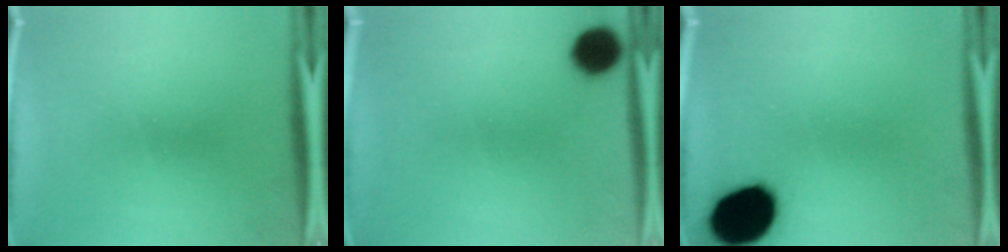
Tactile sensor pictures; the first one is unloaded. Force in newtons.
{"total": 7.4}
{"total": 13.0}